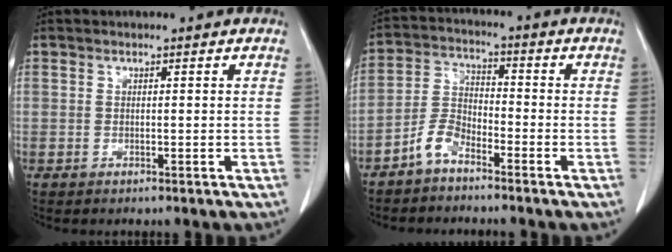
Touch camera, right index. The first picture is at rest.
{"total": 4.9, "force": [-3.7, 2.2, 2.5], "torque": [-0.054, 0.008, -0.078]}